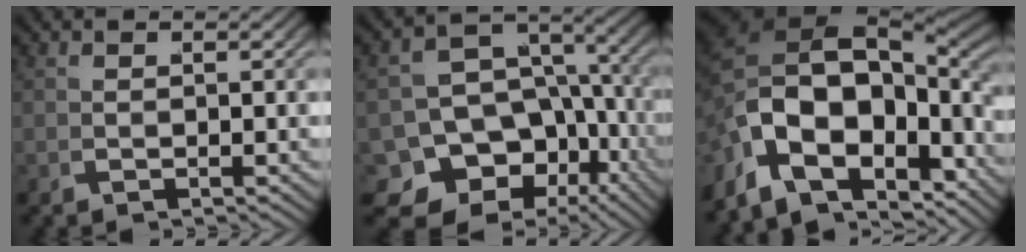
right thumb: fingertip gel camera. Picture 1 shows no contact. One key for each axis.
{"total": 14.9, "fx": -5.2, "fy": 11.0, "fz": 8.6, "tx": -0.159, "ty": -0.063, "tz": -0.070}
{"total": 19.7, "fx": -1.9, "fy": 12.7, "fz": 14.9, "tx": -0.275, "ty": -0.032, "tz": -0.021}